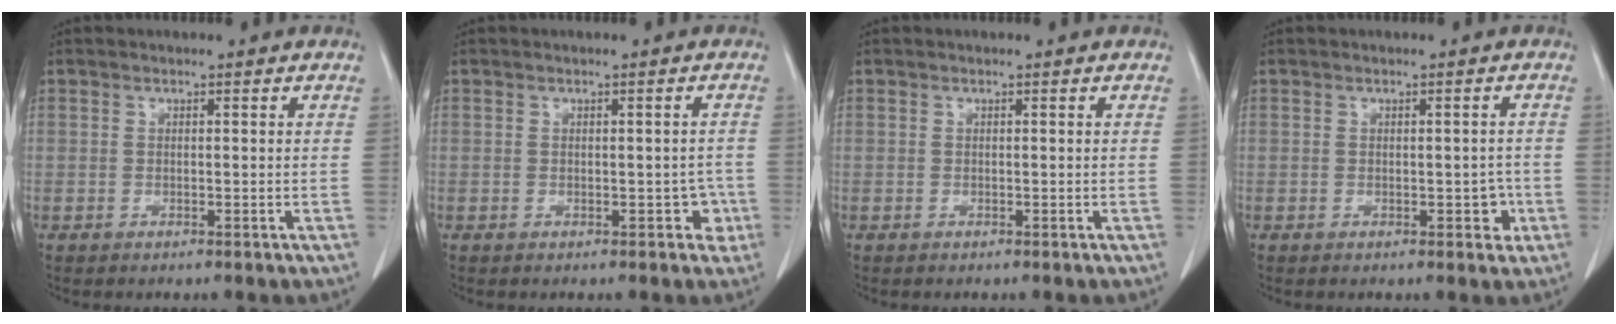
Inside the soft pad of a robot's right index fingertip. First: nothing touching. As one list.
[{"total": 2.4, "force": [-0.7, 1.5, 1.8], "torque": [-0.018, 0.012, -0.004]}, {"total": 0.0}, {"total": 2.6, "force": [-0.6, 1.4, 2.1], "torque": [-0.029, 0.004, -0.003]}]